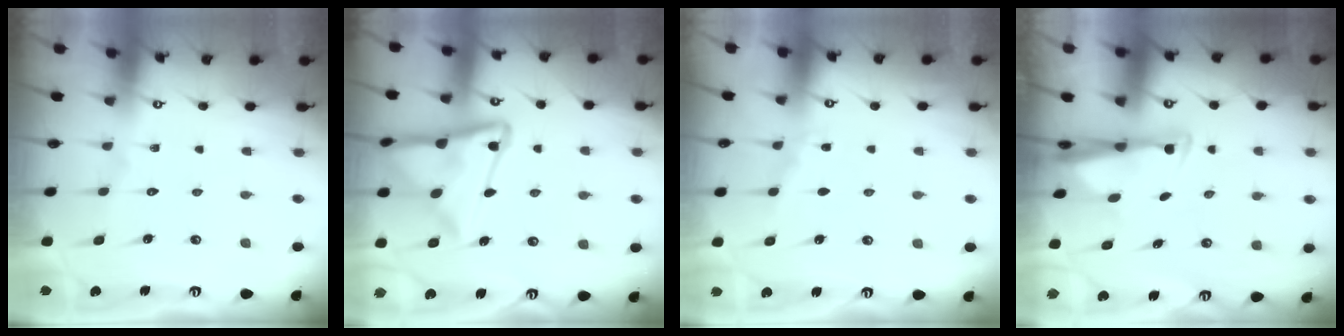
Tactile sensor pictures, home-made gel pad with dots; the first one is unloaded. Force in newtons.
{"total": 17.3, "press": 17.3, "slide": 1.6}
{"total": 3.4, "press": 3.4, "slide": 0.6}
{"total": 2.8, "press": 2.7, "slide": 1.0}